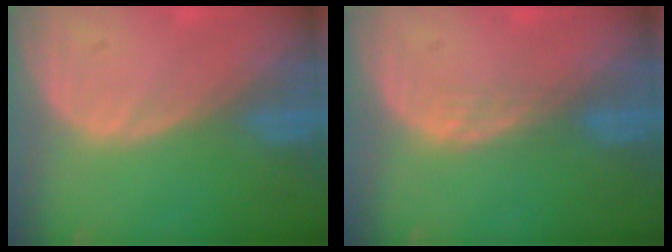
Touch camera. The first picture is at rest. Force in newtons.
{"total": 1.5, "press": 1.5, "slide": 0.3}